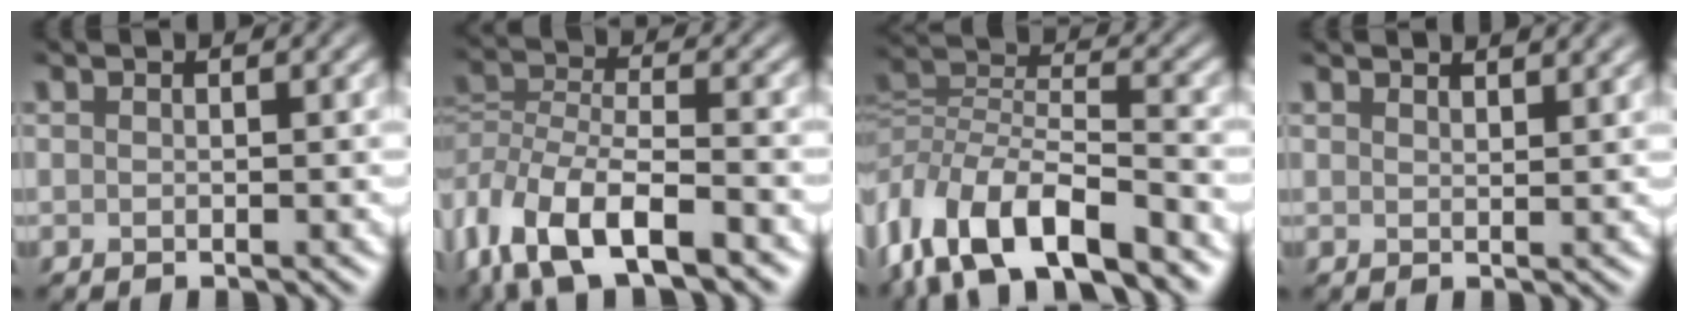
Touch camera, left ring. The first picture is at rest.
{"total": 10.0, "force": [-6.1, 4.3, 6.7], "torque": [-0.135, -0.012, -0.117]}
{"total": 11.2, "force": [-6.4, 4.8, 7.8], "torque": [-0.149, -0.001, -0.126]}
{"total": 2.6, "force": [2.4, 0.4, 0.8], "torque": [-0.007, 0.005, 0.033]}